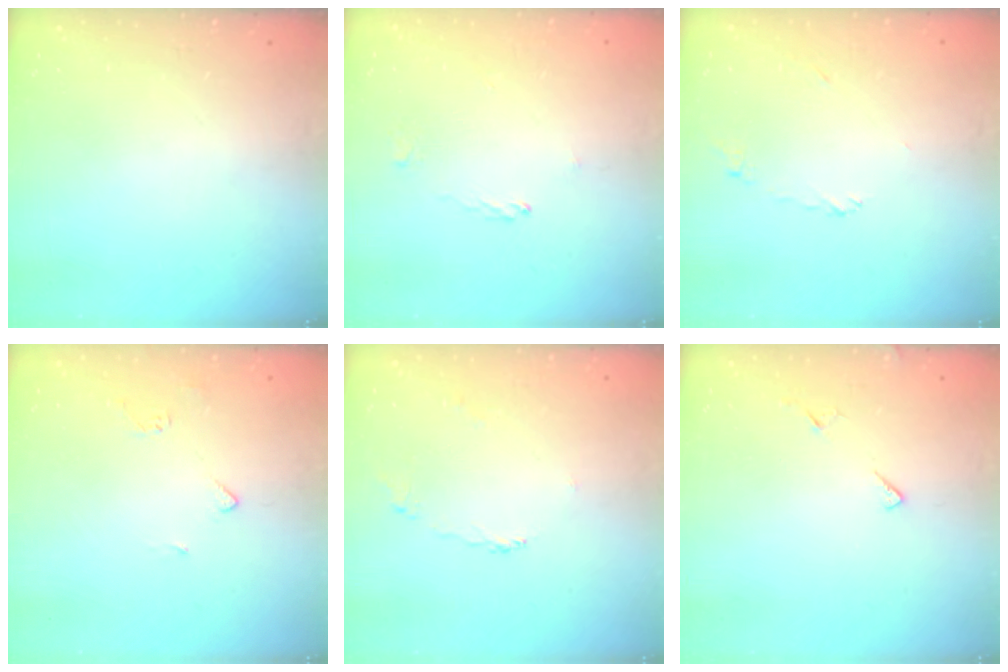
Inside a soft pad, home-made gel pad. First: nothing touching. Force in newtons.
{"total": 1.9, "press": 1.9, "slide": 0.5}
{"total": 4.1, "press": 4.1, "slide": 0.1}
{"total": 3.3, "press": 3.3, "slide": 0.5}
{"total": 2.4, "press": 2.3, "slide": 0.7}
{"total": 5.4, "press": 5.4, "slide": 0.5}